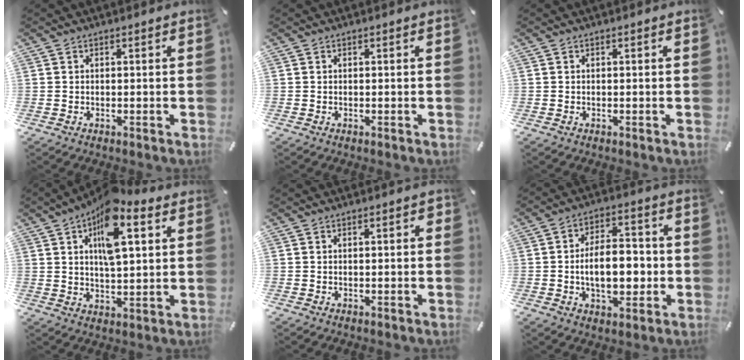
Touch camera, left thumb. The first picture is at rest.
{"total": 0.0}
{"total": 0.0}
{"total": 14.6, "force": [6.8, 6.5, 11.1], "torque": [-0.166, -0.019, 0.112]}
{"total": 1.4, "force": [0.2, 0.4, 1.3], "torque": [-0.025, 0.003, 0.001]}
{"total": 11.8, "force": [-1.6, 7.1, 9.3], "torque": [-0.131, 0.003, -0.031]}